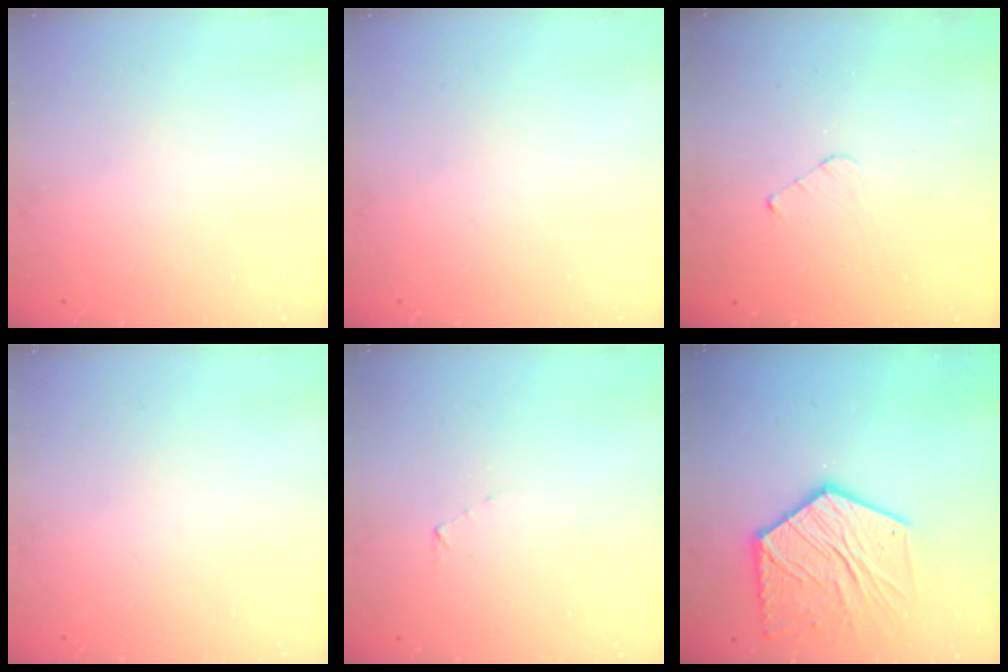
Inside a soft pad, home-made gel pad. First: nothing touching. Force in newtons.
{"total": 0.0}
{"total": 3.1, "press": 3.1, "slide": 0.3}
{"total": 0.0}
{"total": 2.9, "press": 2.8, "slide": 0.3}
{"total": 16.6, "press": 16.6, "slide": 1.6}